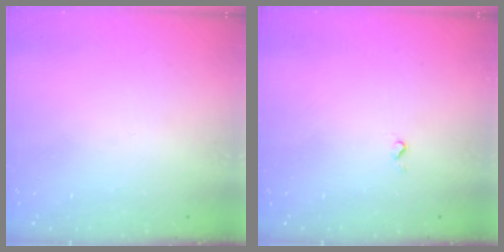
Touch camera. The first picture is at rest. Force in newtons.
{"total": 2.7, "press": 2.6, "slide": 0.4}